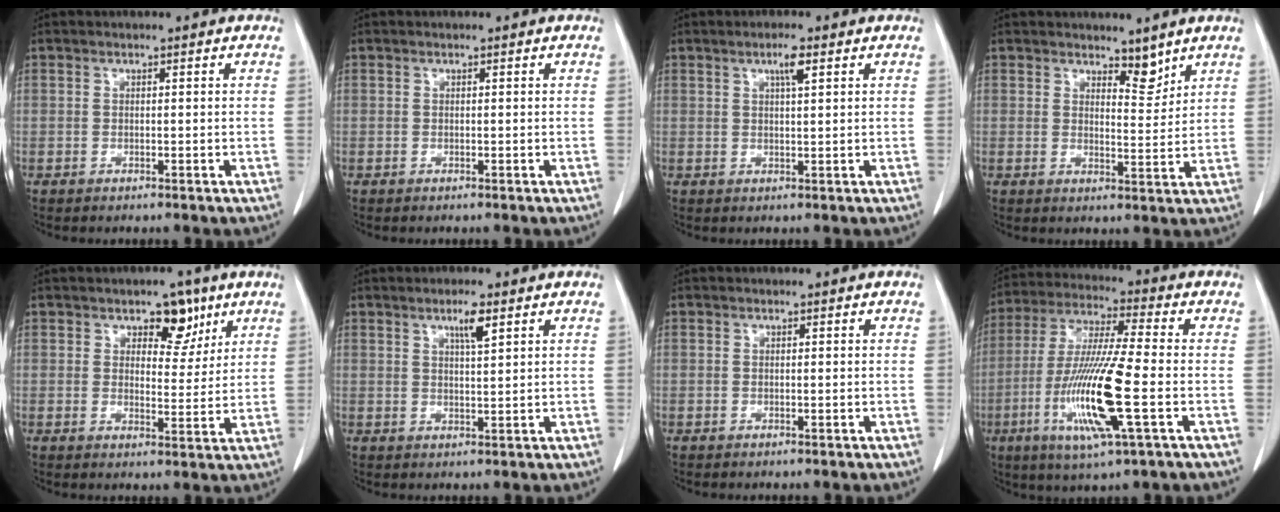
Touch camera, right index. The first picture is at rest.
{"total": 0.0}
{"total": 2.7, "force": [1.3, 0.1, 2.3], "torque": [-0.043, -0.001, 0.021]}
{"total": 3.5, "force": [3.0, 1.2, 1.3], "torque": [-0.016, -0.010, 0.049]}
{"total": 5.7, "force": [3.4, 3.2, 3.3], "torque": [-0.035, -0.001, 0.048]}
{"total": 3.3, "force": [1.9, 0.2, 2.7], "torque": [-0.050, -0.003, 0.032]}
{"total": 0.0}
{"total": 15.5, "force": [-4.2, 0.5, 15.0], "torque": [-0.308, -0.020, -0.082]}